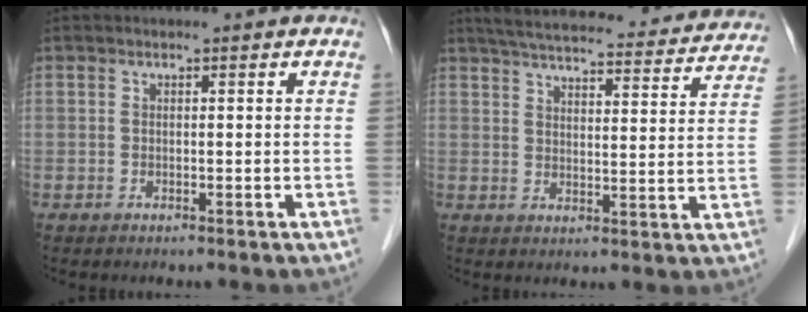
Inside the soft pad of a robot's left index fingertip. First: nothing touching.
{"total": 26.5, "force": [24.2, 4.7, 9.5], "torque": [-0.152, -0.009, 0.300]}